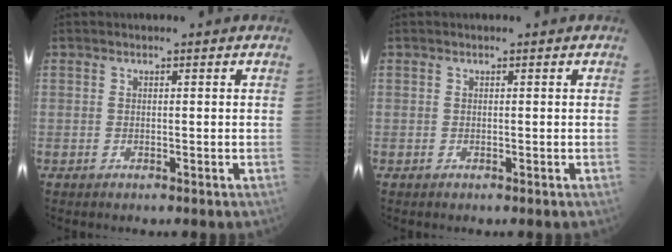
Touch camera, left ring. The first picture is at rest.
{"total": 0.0}